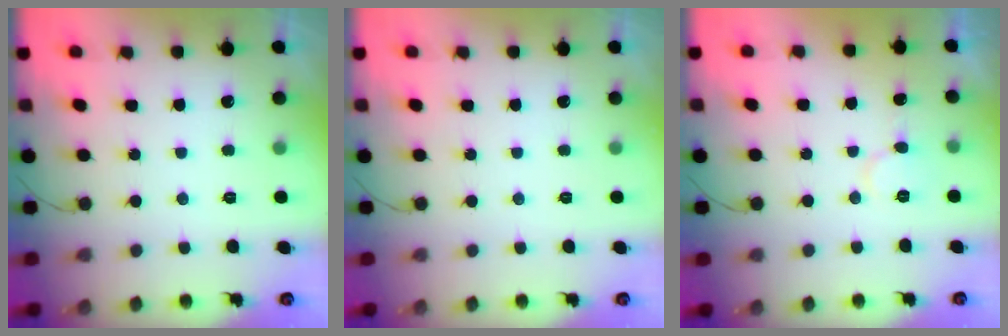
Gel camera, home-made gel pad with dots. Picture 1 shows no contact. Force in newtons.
{"total": 0.0}
{"total": 6.3, "press": 6.2, "slide": 0.6}